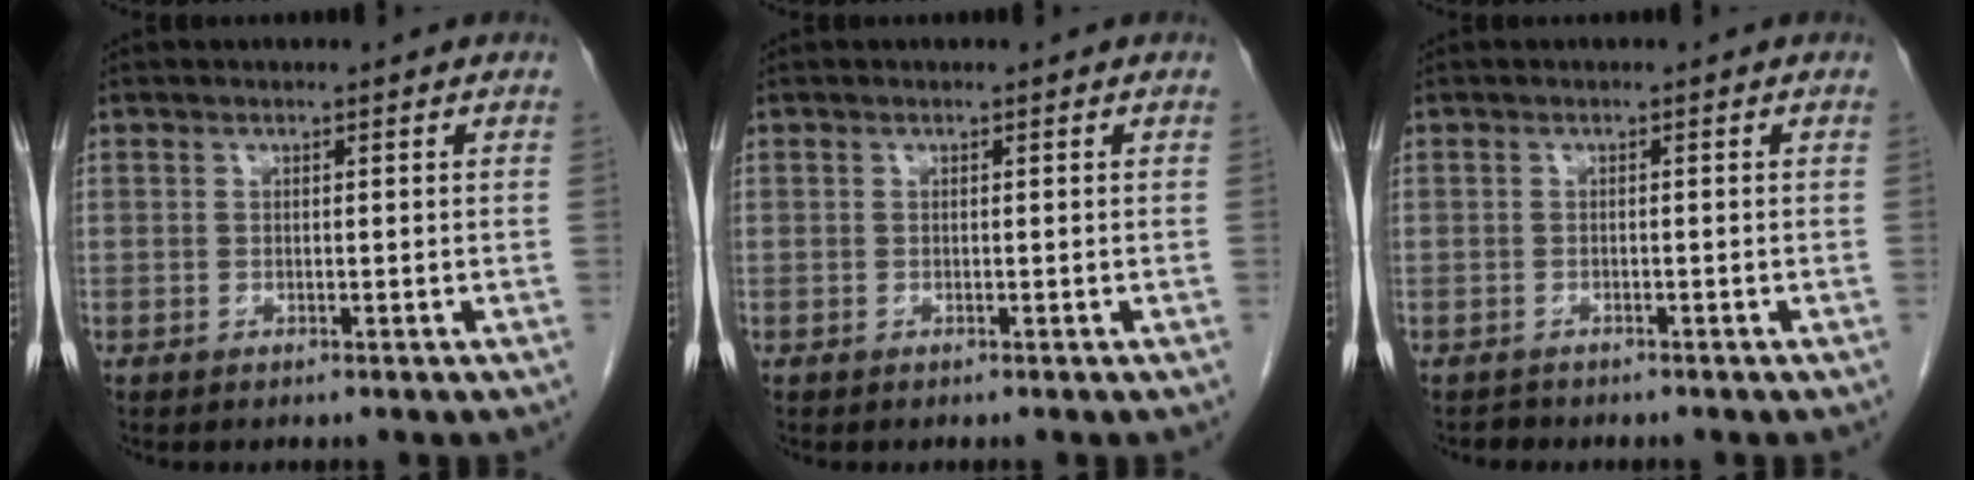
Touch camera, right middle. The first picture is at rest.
{"total": 0.0}
{"total": 0.9, "force": [-0.8, 0.3, -0.2], "torque": [-0.005, -0.003, -0.016]}